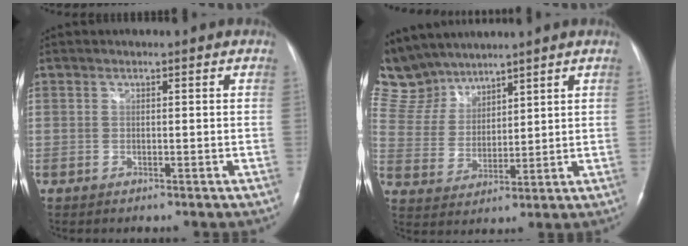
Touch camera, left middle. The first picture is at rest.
{"total": 11.0, "force": [10.2, 4.1, 1.4], "torque": [-0.047, 0.017, 0.219]}